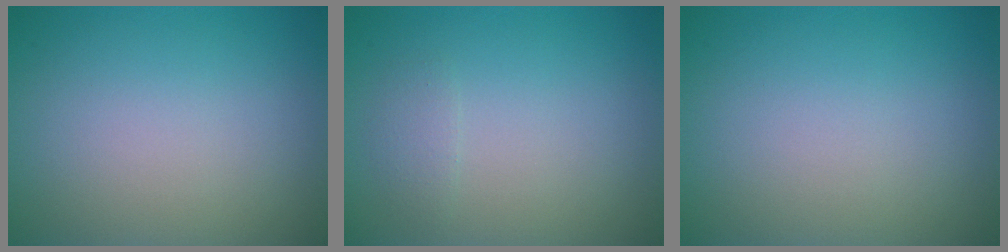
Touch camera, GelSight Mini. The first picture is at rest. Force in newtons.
{"total": 0.9, "press": 0.9, "slide": 0.0}
{"total": 0.0}